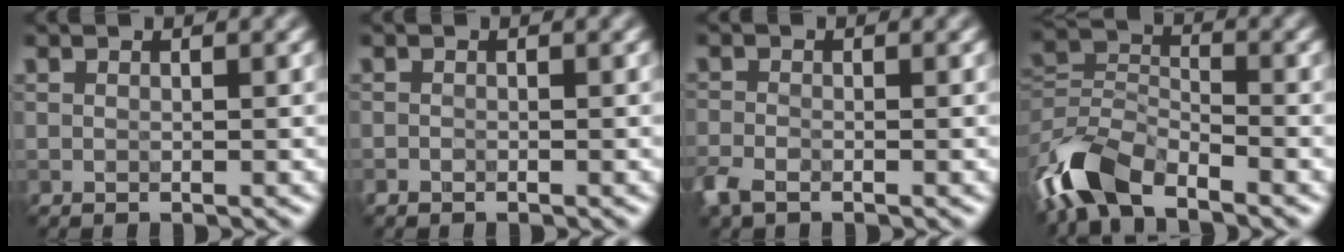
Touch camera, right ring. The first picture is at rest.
{"total": 0.5, "force": [-0.4, 0.3, 0.1], "torque": [0.000, -0.003, -0.007]}
{"total": 2.4, "force": [-1.6, 1.2, 1.4], "torque": [-0.034, -0.007, -0.043]}
{"total": 6.8, "force": [-4.7, 3.0, 3.8], "torque": [-0.077, 0.000, -0.107]}